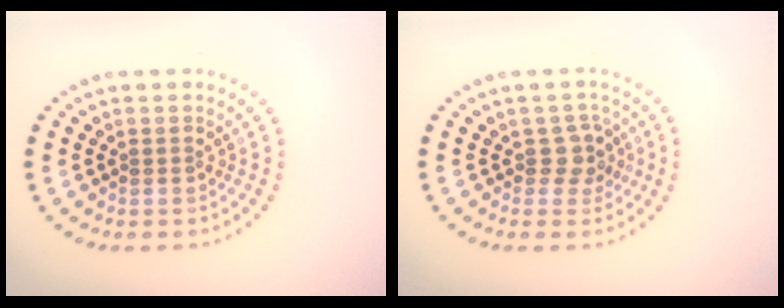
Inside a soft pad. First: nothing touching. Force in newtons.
{"total": 2.1, "press": 1.8, "slide": 1.2}